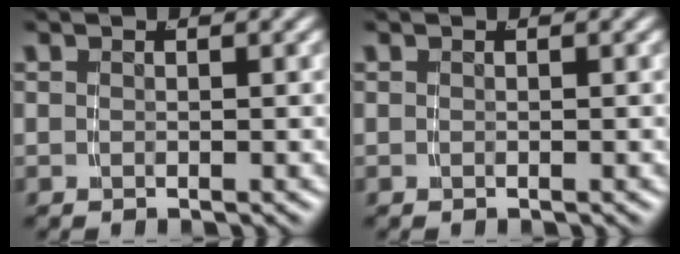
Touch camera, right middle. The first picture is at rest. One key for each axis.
{"total": 0.0}